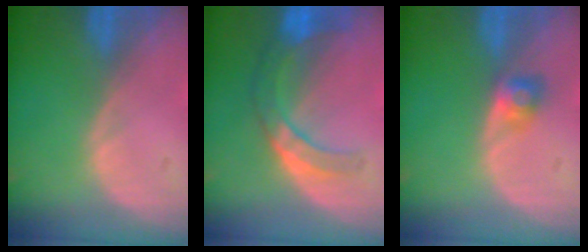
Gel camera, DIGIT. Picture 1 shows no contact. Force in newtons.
{"total": 7.2, "press": 6.4, "slide": 3.3}
{"total": 2.5, "press": 2.4, "slide": 0.8}